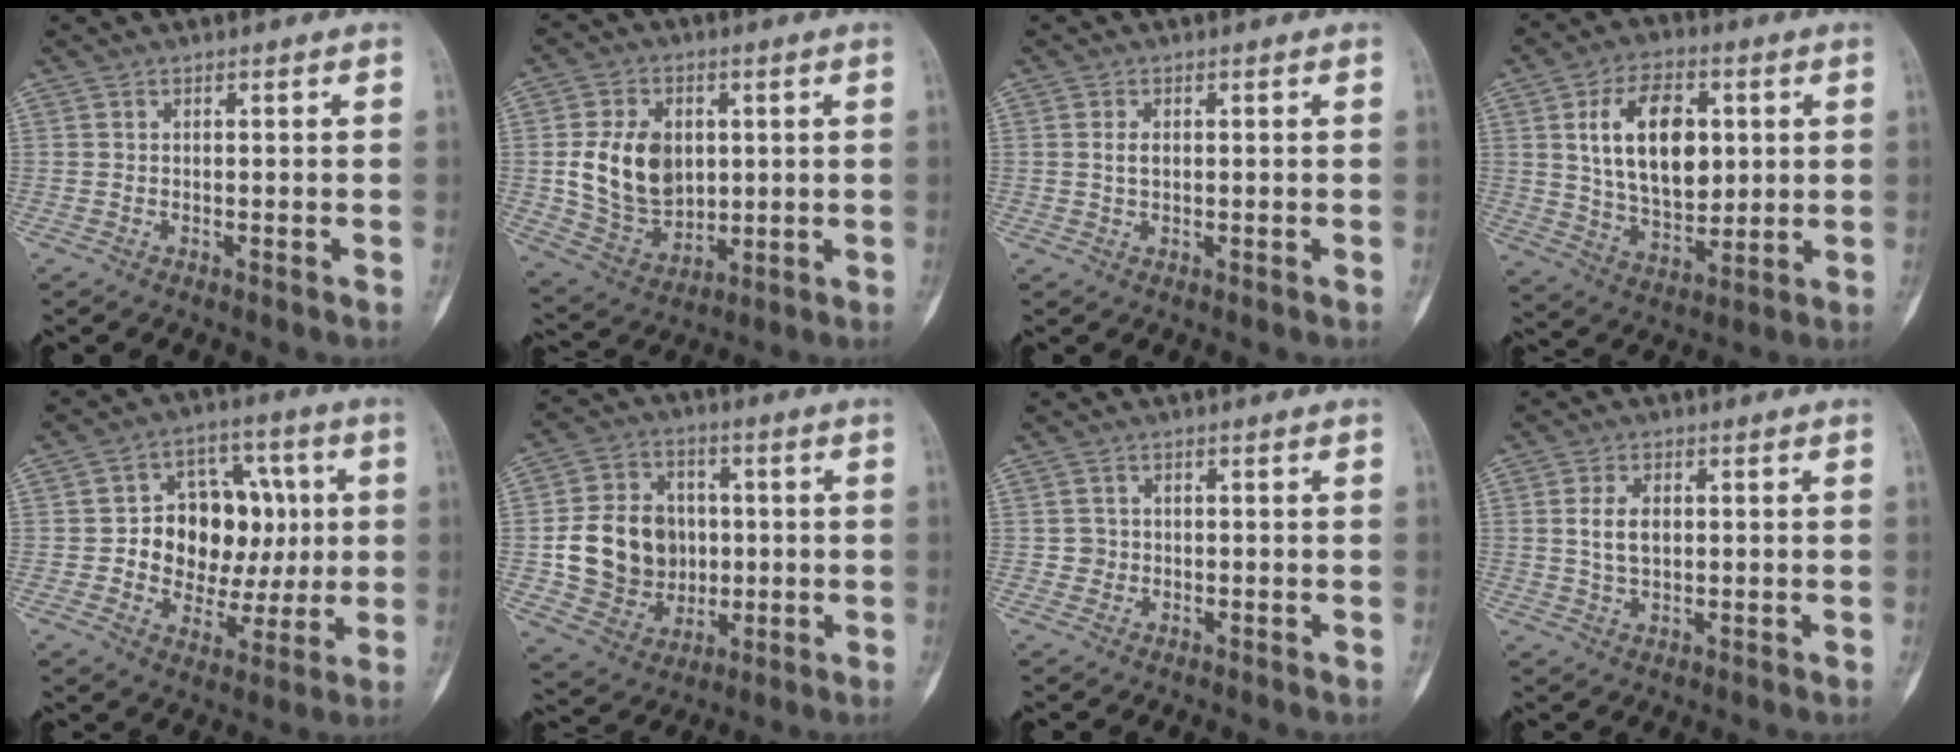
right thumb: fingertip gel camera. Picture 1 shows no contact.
{"total": 14.1, "force": [1.7, 10.5, 9.3], "torque": [-0.133, -0.010, 0.047]}
{"total": 1.7, "force": [0.3, 1.1, 1.3], "torque": [-0.022, -0.001, 0.006]}
{"total": 16.6, "force": [3.6, 10.1, 12.7], "torque": [-0.181, -0.014, 0.068]}
{"total": 16.5, "force": [1.2, 12.2, 10.9], "torque": [-0.100, 0.023, 0.025]}
{"total": 16.2, "force": [-0.1, 13.6, 8.8], "torque": [-0.120, 0.014, 0.014]}
{"total": 1.8, "force": [-0.1, 1.8, 0.1], "torque": [0.010, 0.007, -0.004]}
{"total": 5.0, "force": [0.7, 3.1, 3.8], "torque": [-0.066, -0.003, 0.016]}